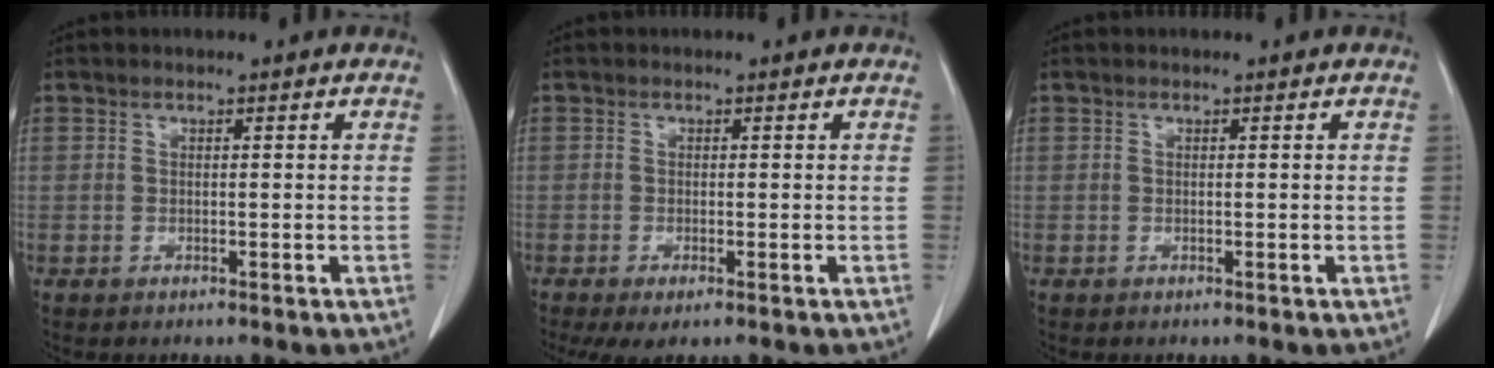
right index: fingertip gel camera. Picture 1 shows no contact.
{"total": 3.1, "force": [-1.9, 0.9, 2.4], "torque": [-0.040, -0.010, -0.027]}
{"total": 0.0}